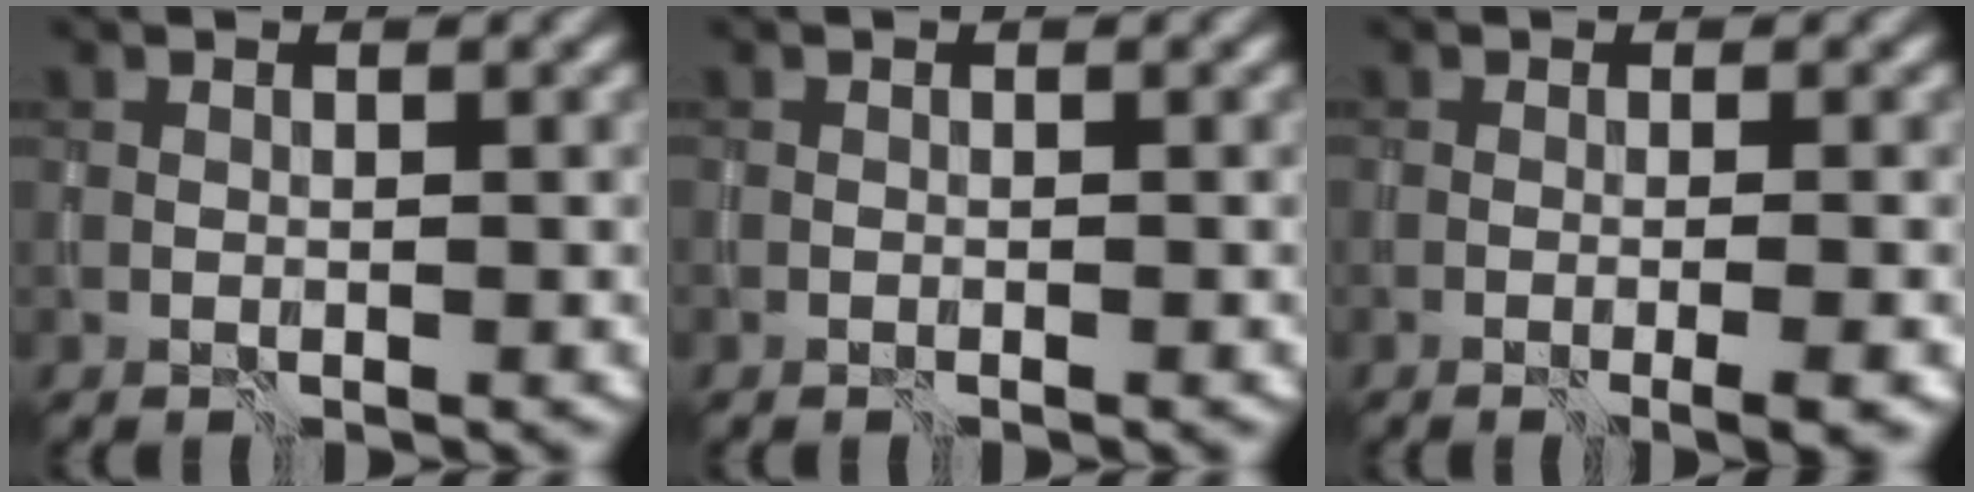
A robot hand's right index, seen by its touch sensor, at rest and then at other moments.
{"total": 0.0}
{"total": 2.3, "force": [-0.7, 0.3, 2.2], "torque": [-0.023, -0.002, -0.014]}